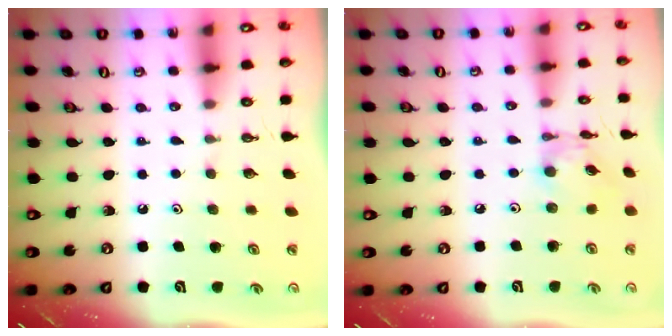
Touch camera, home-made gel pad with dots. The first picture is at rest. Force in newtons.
{"total": 5.0, "press": 5.0, "slide": 0.2}